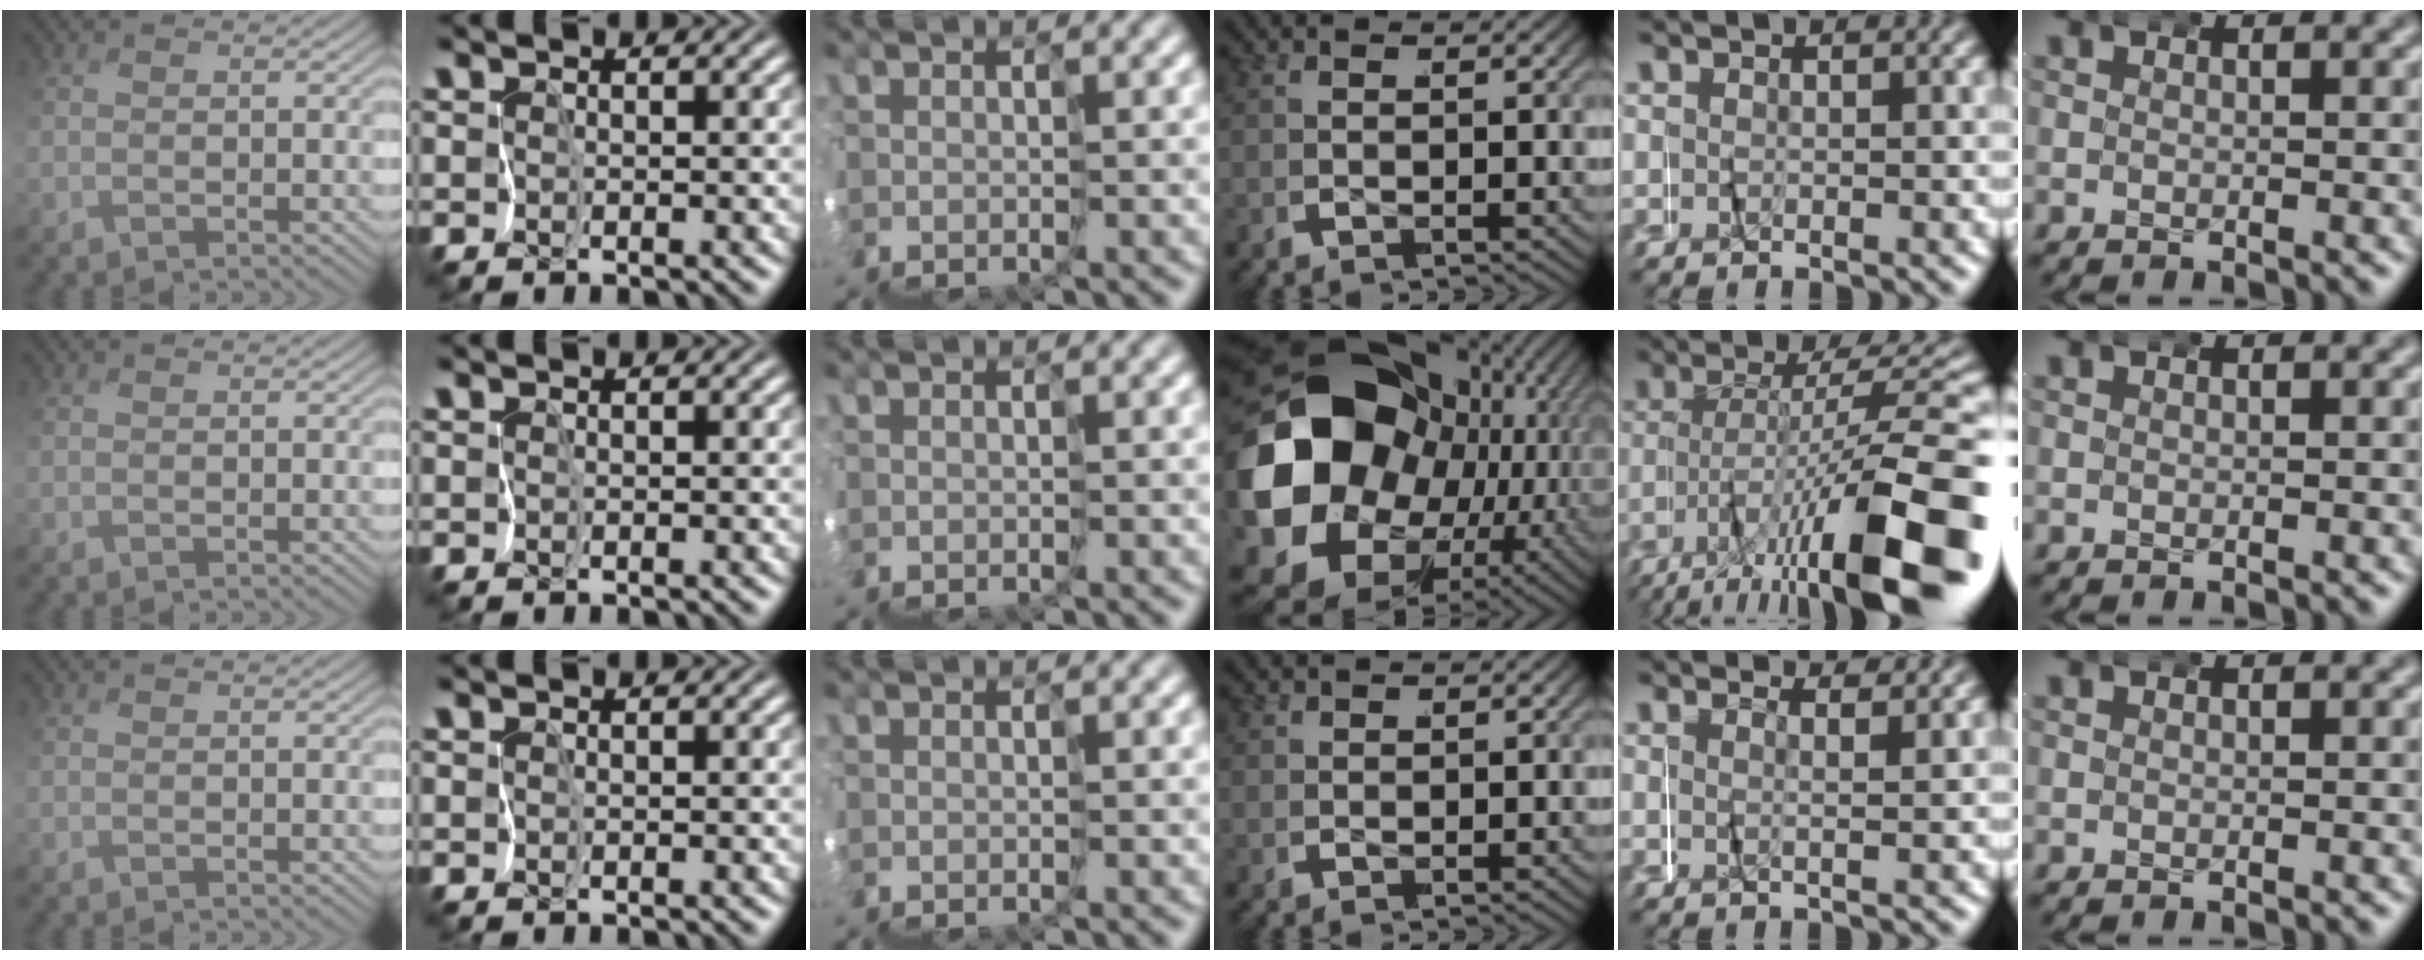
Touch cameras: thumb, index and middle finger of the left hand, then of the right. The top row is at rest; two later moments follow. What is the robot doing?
{"motion": "wrap", "object": "napkin"}